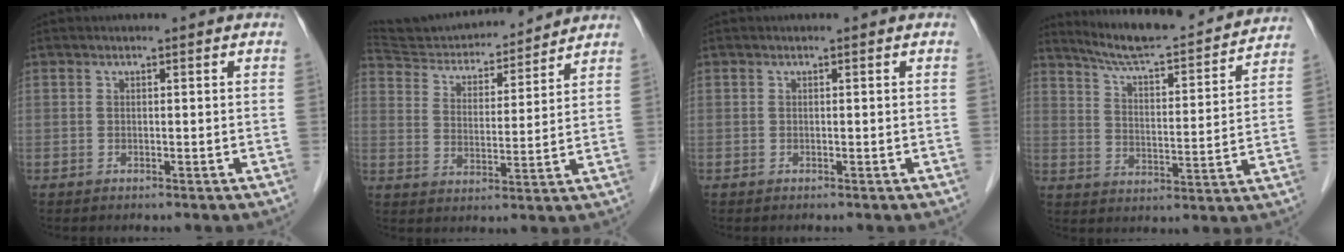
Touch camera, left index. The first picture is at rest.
{"total": 16.2, "force": [15.5, 3.2, 3.4], "torque": [-0.060, 0.009, 0.248]}
{"total": 0.0}
{"total": 18.4, "force": [17.1, 1.8, 6.5], "torque": [-0.103, -0.011, 0.241]}